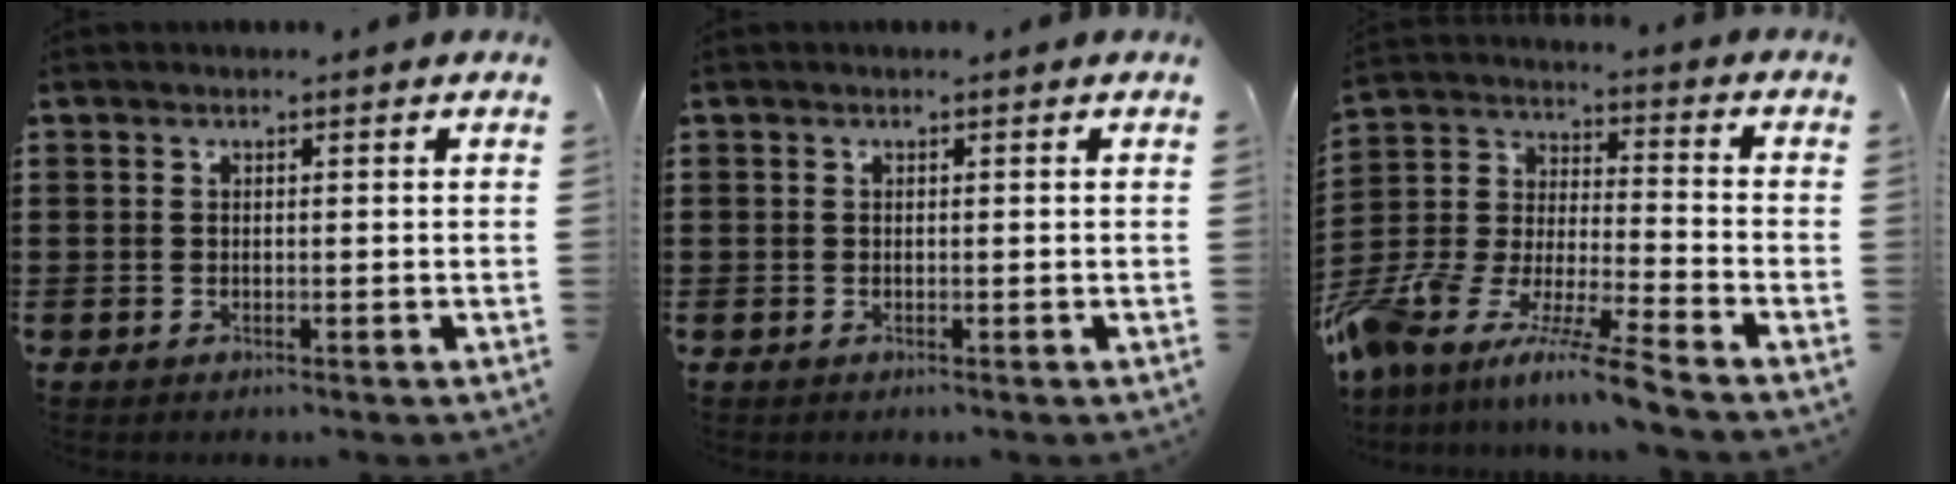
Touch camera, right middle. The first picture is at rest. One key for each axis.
{"total": 0.0}
{"total": 10.2, "fx": -9.3, "fy": -0.1, "fz": 4.2, "tx": -0.095, "ty": 0.001, "tz": -0.194}